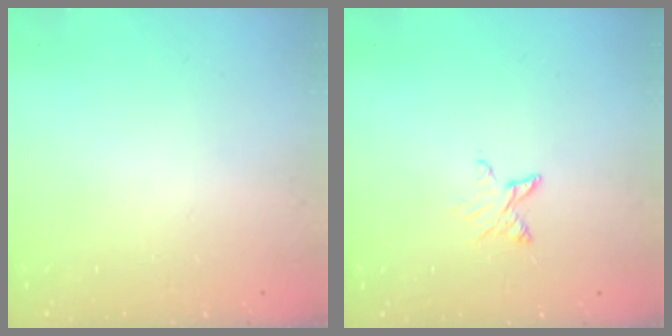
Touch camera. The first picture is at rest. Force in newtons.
{"total": 4.5, "press": 4.5, "slide": 0.5}